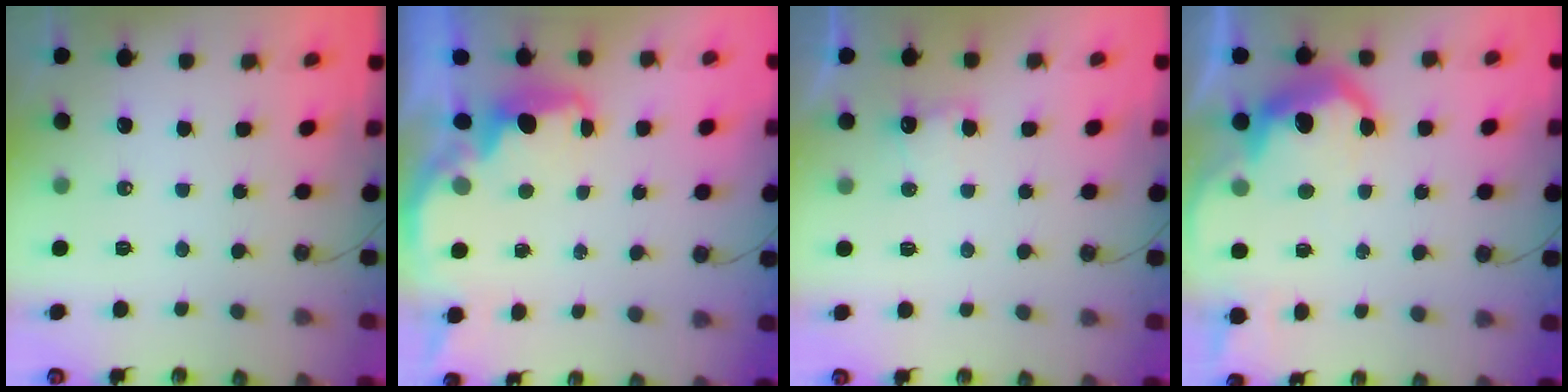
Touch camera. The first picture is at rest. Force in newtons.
{"total": 2.3, "press": 2.1, "slide": 0.8}
{"total": 4.8, "press": 4.6, "slide": 1.1}
{"total": 10.7, "press": 10.6, "slide": 0.7}